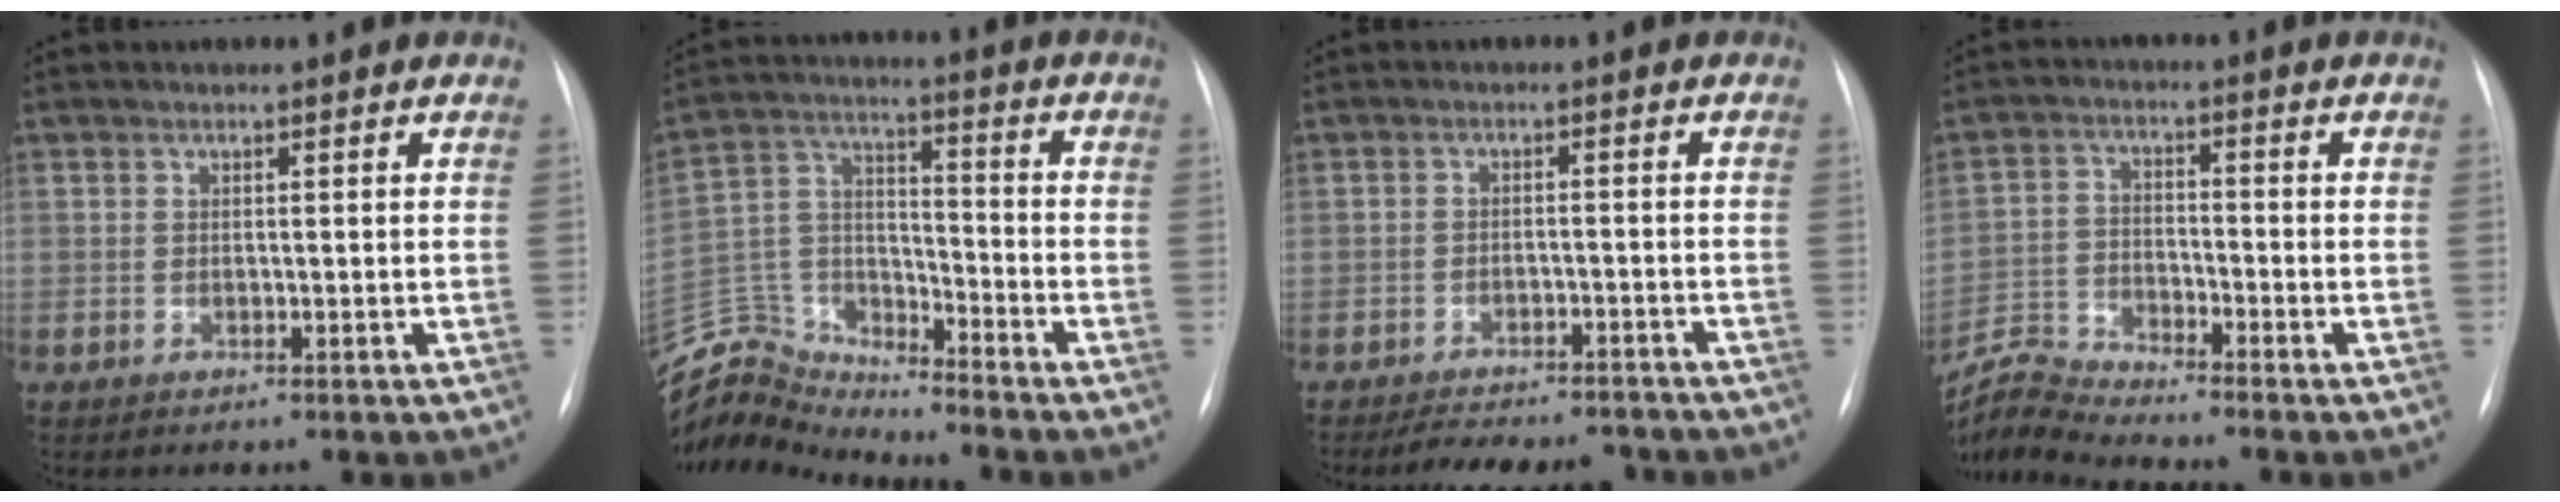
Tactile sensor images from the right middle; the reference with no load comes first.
{"total": 13.8, "force": [-13.6, 2.1, 0.2], "torque": [-0.019, 0.056, -0.256]}
{"total": 10.4, "force": [-9.6, 2.8, 3.1], "torque": [-0.051, 0.005, -0.121]}
{"total": 7.0, "force": [-6.7, -2.0, 0.0], "torque": [-0.019, -0.008, -0.133]}